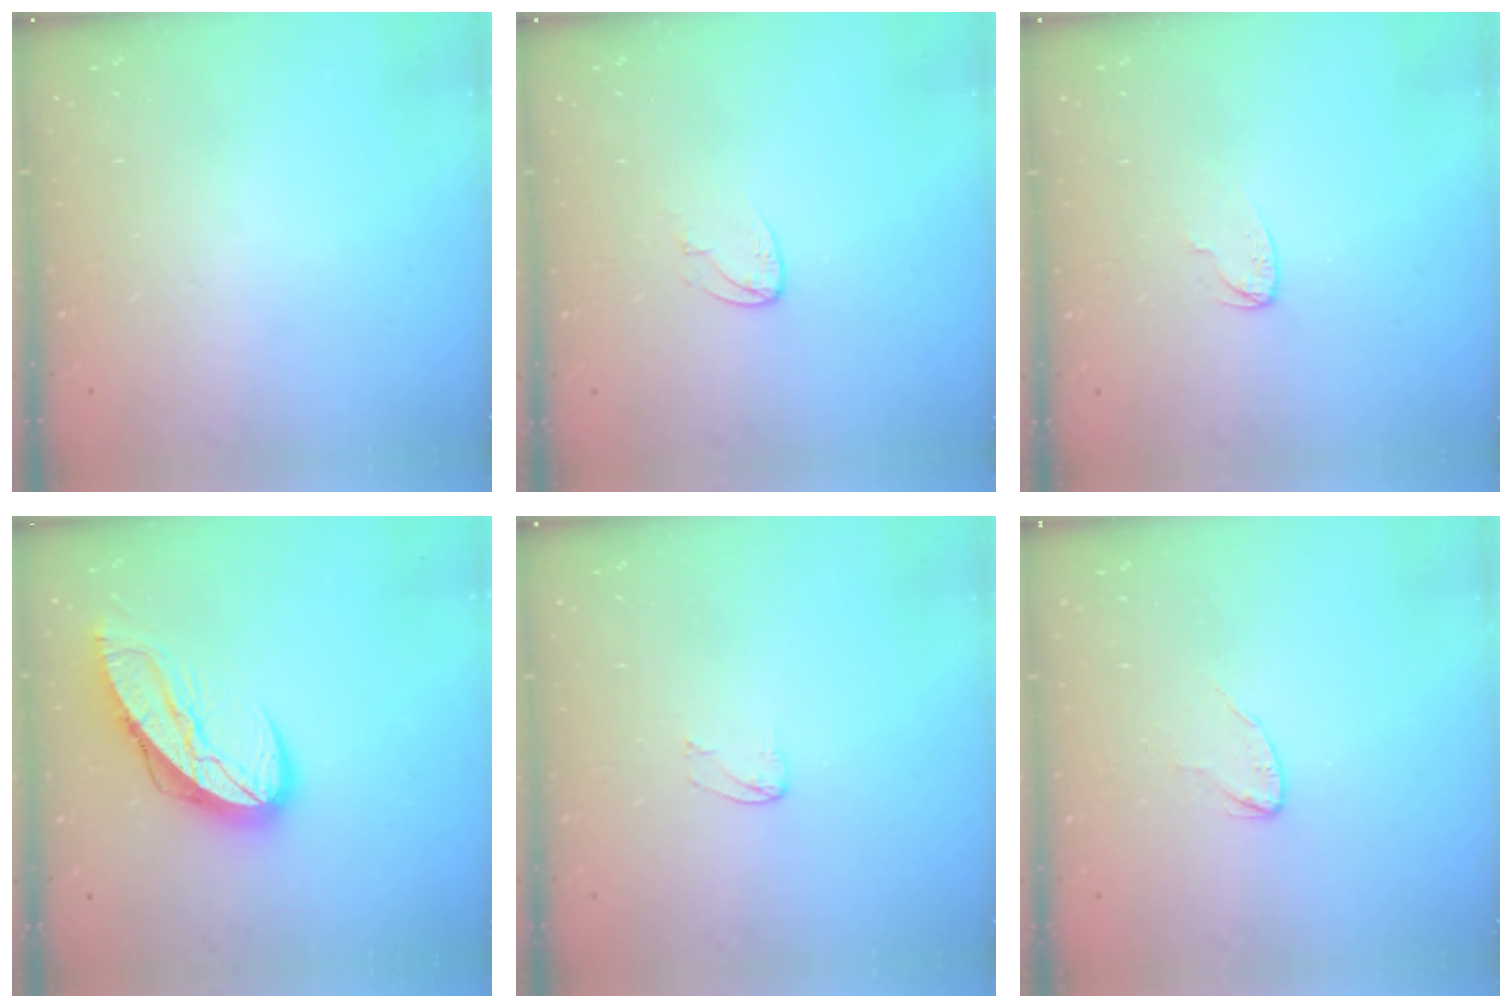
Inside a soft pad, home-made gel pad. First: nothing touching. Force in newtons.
{"total": 4.1, "press": 4.1, "slide": 0.3}
{"total": 3.9, "press": 3.9, "slide": 0.3}
{"total": 11.1, "press": 11.1, "slide": 1.1}
{"total": 2.9, "press": 2.9, "slide": 0.2}
{"total": 2.7, "press": 2.7, "slide": 0.2}